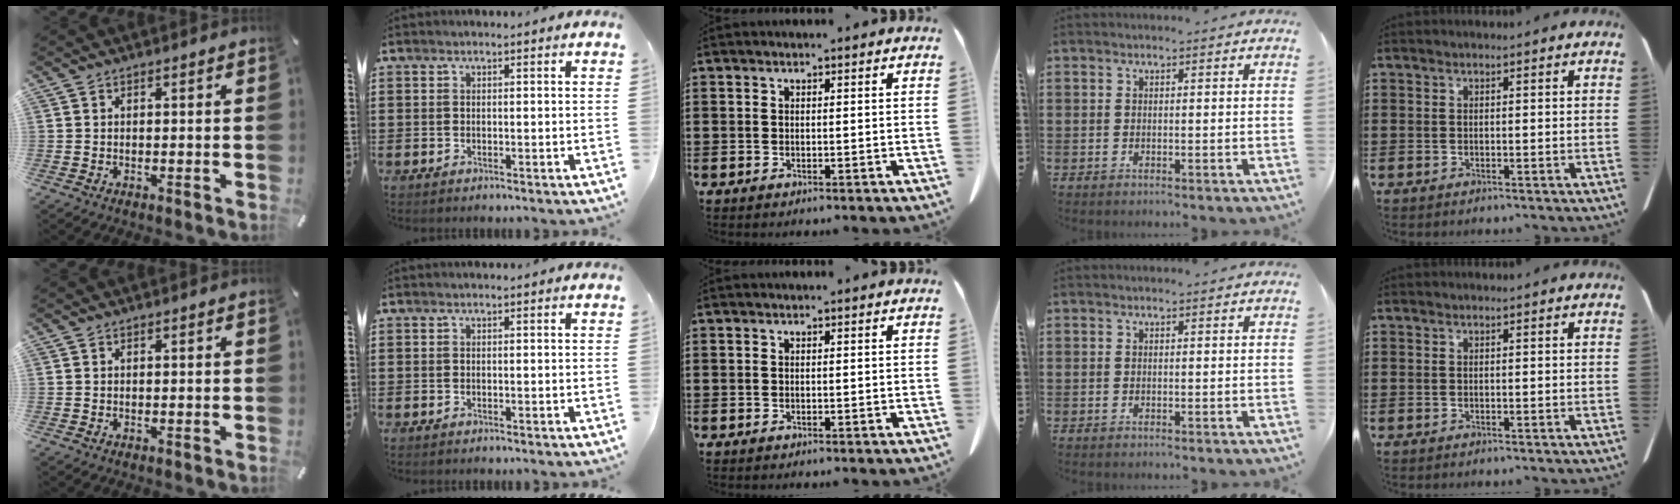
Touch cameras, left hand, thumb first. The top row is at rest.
{}